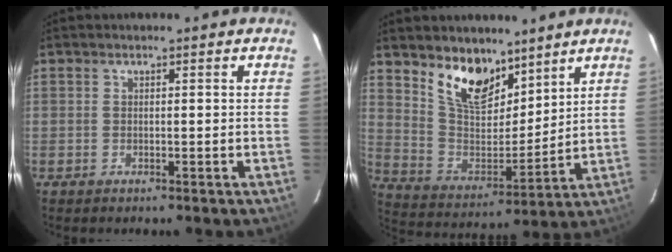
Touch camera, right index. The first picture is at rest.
{"total": 13.2, "force": [9.3, 6.6, 6.6], "torque": [-0.130, -0.004, 0.181]}